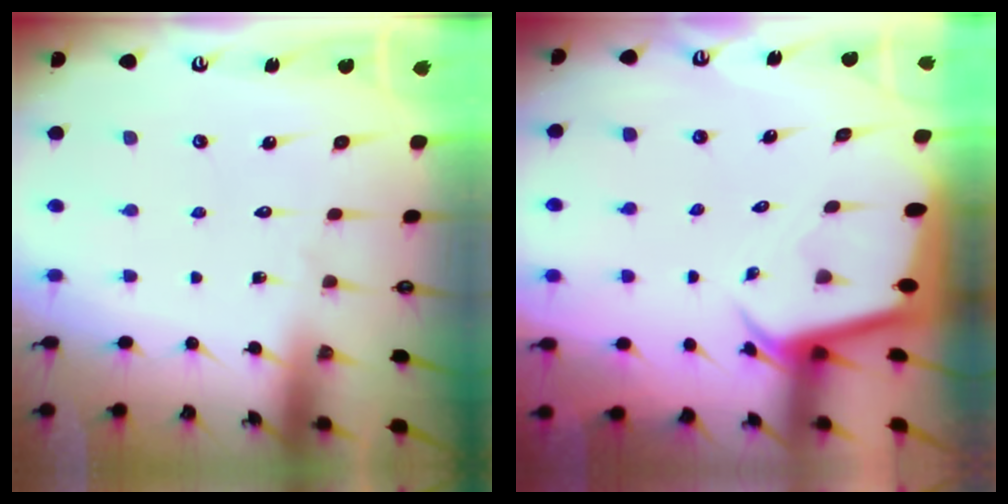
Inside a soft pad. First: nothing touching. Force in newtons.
{"total": 2.8, "press": 2.8, "slide": 0.3}